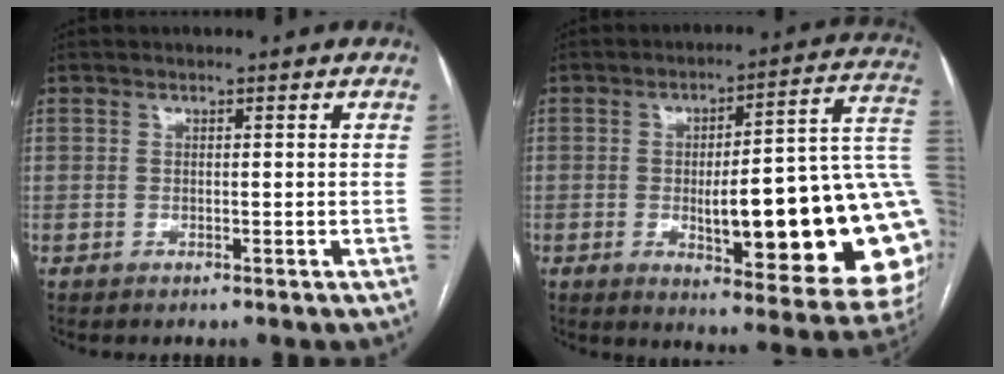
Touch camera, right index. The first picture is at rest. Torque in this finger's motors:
{"motor_torque": [1.96, -0.18, 1.05, 0.21]}